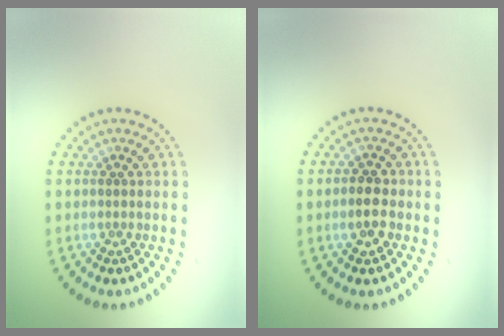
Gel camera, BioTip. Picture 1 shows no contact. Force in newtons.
{"total": 2.4, "press": 2.3, "slide": 0.4}